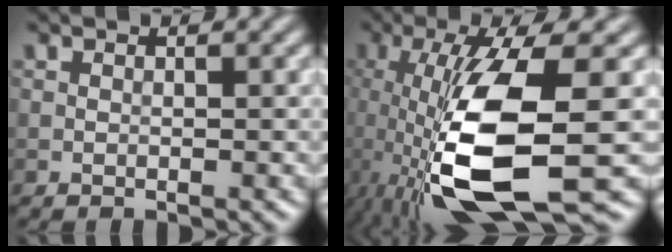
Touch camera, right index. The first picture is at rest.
{"total": 12.9, "force": [-2.9, 3.9, 11.9], "torque": [-0.231, -0.029, -0.047]}